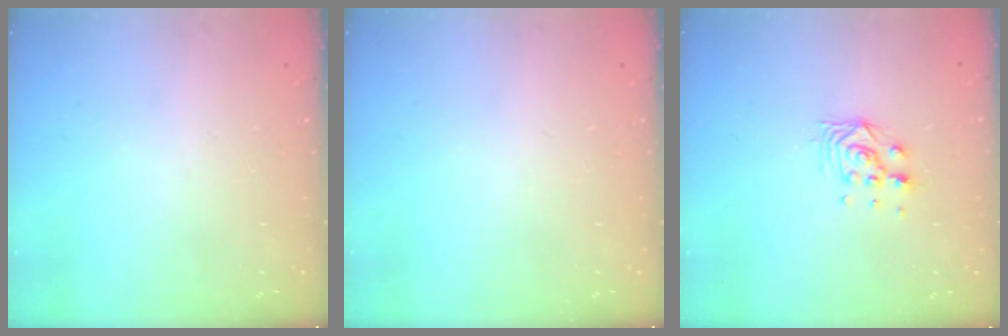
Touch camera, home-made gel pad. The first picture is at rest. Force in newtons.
{"total": 0.0}
{"total": 7.4, "press": 7.3, "slide": 0.6}